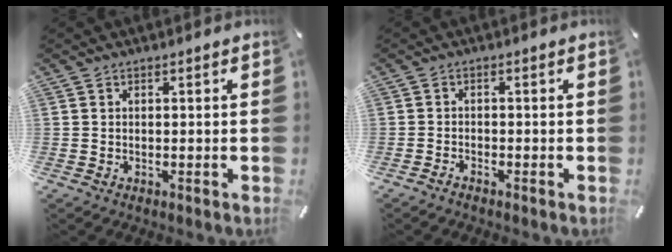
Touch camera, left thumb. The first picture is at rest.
{"total": 1.3, "force": [-1.3, 0.1, 0.0], "torque": [-0.002, 0.005, -0.027]}